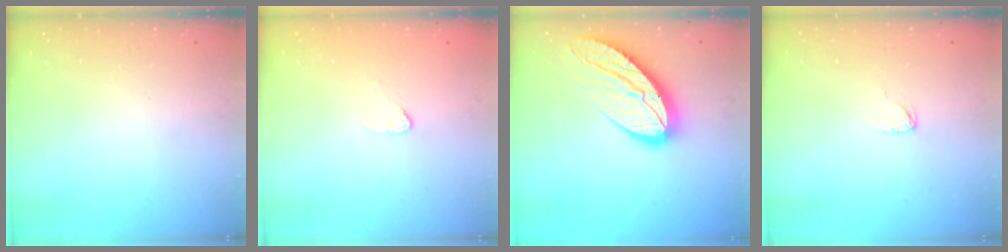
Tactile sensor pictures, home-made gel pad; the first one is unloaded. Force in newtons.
{"total": 2.5, "press": 2.5, "slide": 0.2}
{"total": 14.1, "press": 14.1, "slide": 1.0}
{"total": 2.9, "press": 2.9, "slide": 0.1}